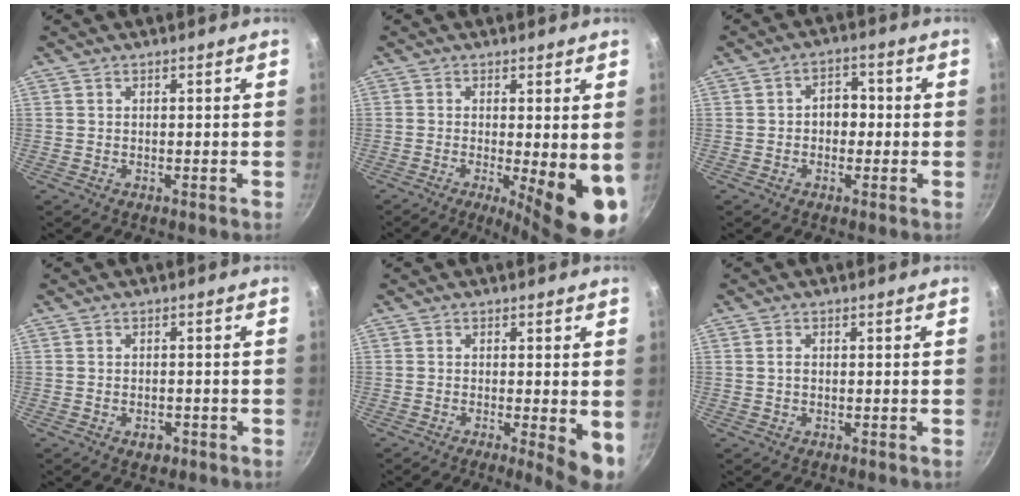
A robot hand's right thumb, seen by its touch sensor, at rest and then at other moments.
{"total": 11.6, "force": [-2.0, 2.9, 11.0], "torque": [-0.133, -0.016, -0.022]}
{"total": 4.6, "force": [-0.4, 3.6, 2.9], "torque": [-0.008, 0.014, -0.011]}
{"total": 2.7, "force": [-1.3, 1.7, 1.6], "torque": [-0.020, 0.009, -0.014]}
{"total": 6.1, "force": [-0.9, 1.4, 5.9], "torque": [-0.072, -0.010, -0.010]}
{"total": 1.0, "force": [0.0, 0.7, 0.7], "torque": [-0.013, 0.003, -0.001]}